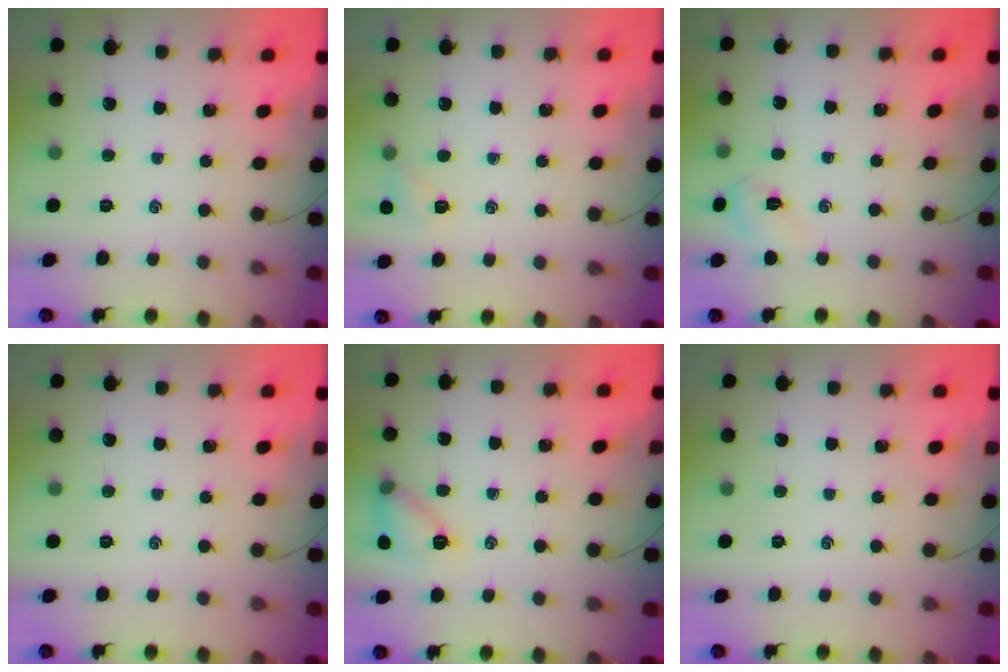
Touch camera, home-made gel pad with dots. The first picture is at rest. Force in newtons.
{"total": 4.8, "press": 4.7, "slide": 1.0}
{"total": 3.6, "press": 3.5, "slide": 0.9}
{"total": 0.0}
{"total": 10.3, "press": 10.2, "slide": 1.1}
{"total": 0.0}